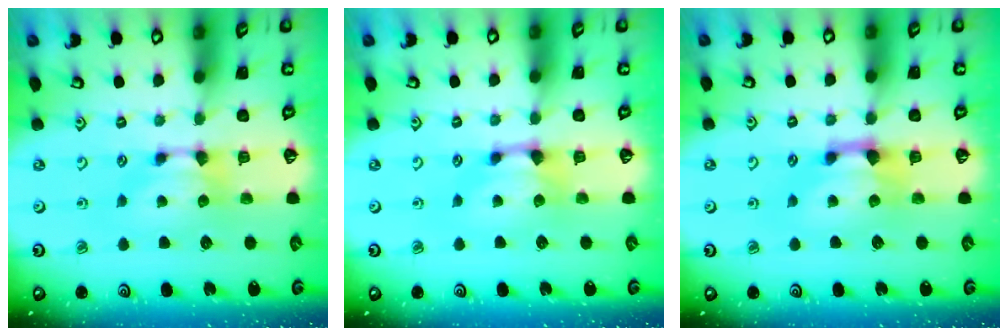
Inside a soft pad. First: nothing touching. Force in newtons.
{"total": 1.0, "press": 0.4, "slide": 1.0}
{"total": 1.5, "press": 0.5, "slide": 1.4}